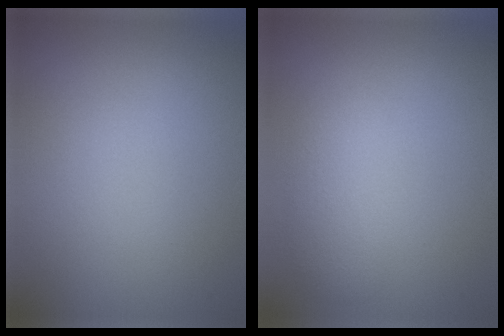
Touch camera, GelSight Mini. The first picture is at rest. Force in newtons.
{"total": 3.0, "press": 3.0, "slide": 0.2}